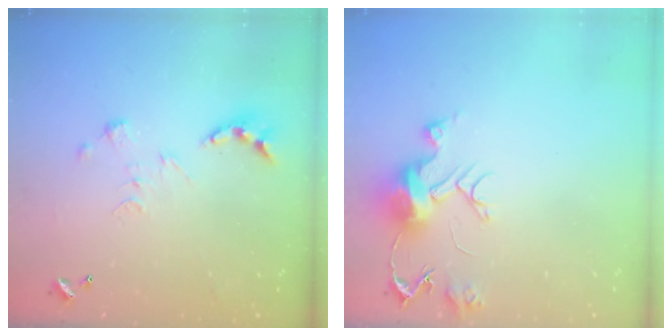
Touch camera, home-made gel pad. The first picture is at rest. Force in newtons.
{"total": 10.8, "press": 10.8, "slide": 0.9}